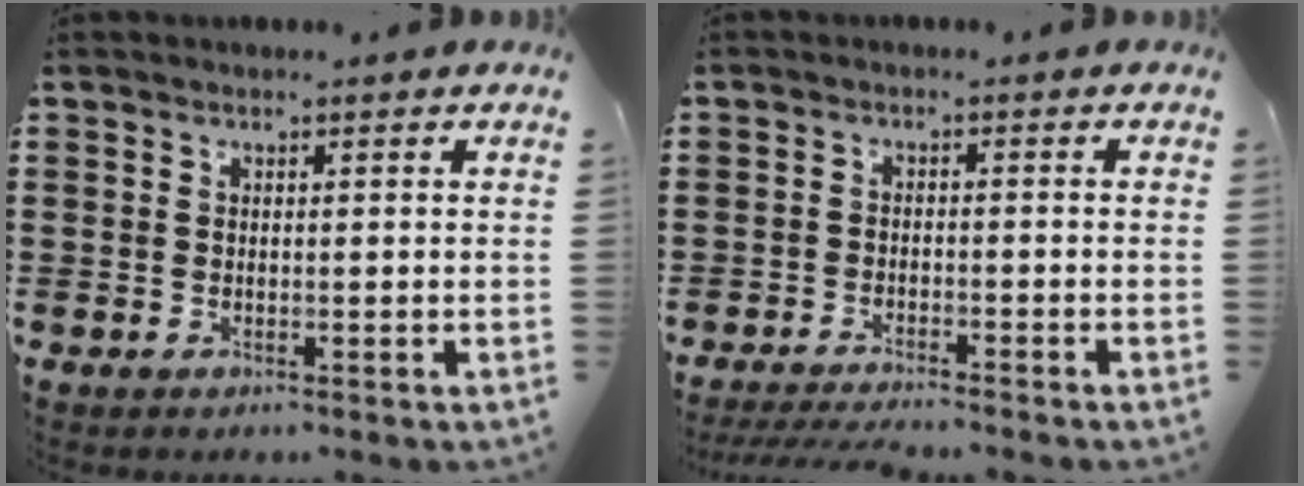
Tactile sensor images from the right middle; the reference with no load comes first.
{"total": 3.3, "force": [-3.2, 0.1, 0.6], "torque": [-0.018, -0.004, -0.068]}